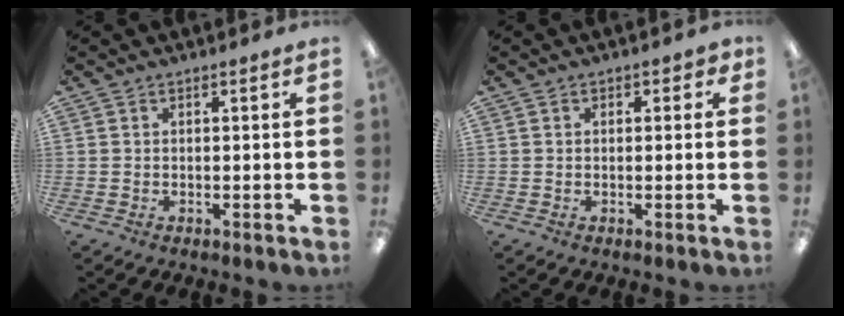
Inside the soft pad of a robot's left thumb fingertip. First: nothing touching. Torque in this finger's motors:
{"motor_torque": [0.02, 0.11, -0.41, 0.09, 0.03]}